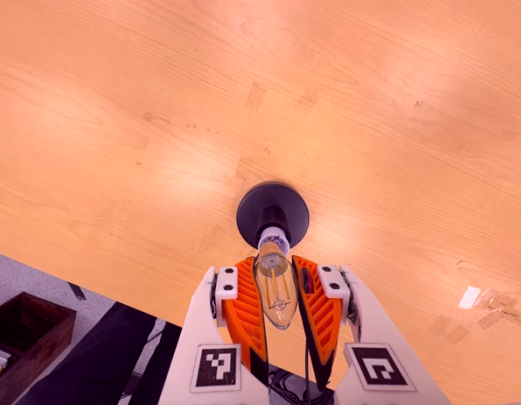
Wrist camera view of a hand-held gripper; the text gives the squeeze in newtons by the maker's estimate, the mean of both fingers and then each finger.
{"total": 21.3, "left": 24.0, "right": 18.6}